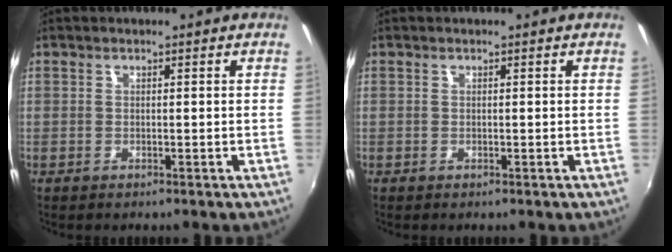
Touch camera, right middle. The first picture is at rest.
{"total": 0.0}